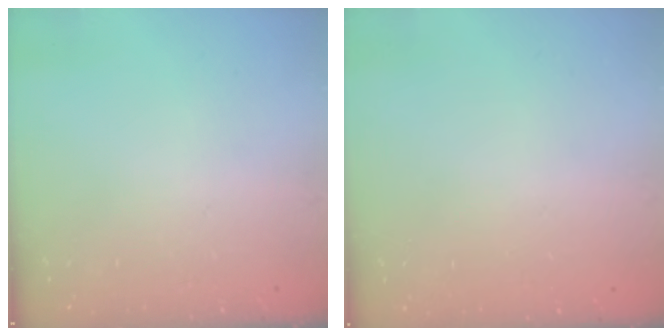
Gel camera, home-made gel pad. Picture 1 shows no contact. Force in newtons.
{"total": 0.0}